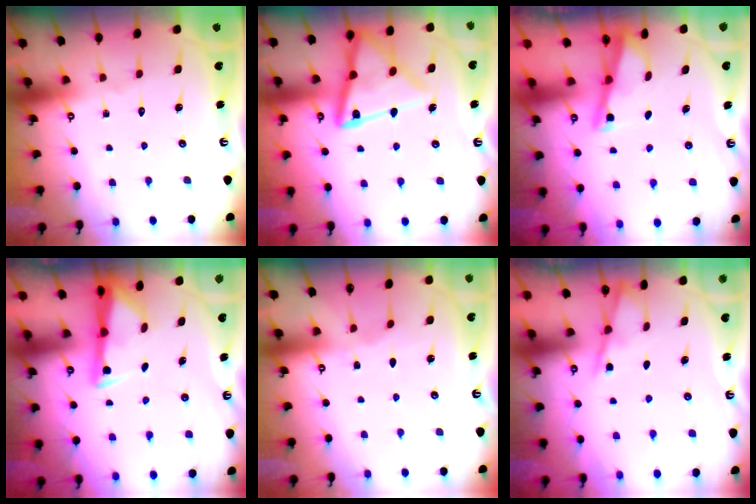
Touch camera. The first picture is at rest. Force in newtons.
{"total": 17.0, "press": 16.9, "slide": 1.6}
{"total": 2.7, "press": 2.7, "slide": 0.3}
{"total": 3.1, "press": 3.1, "slide": 0.4}
{"total": 2.4, "press": 2.4, "slide": 0.3}
{"total": 4.6, "press": 4.6, "slide": 0.5}